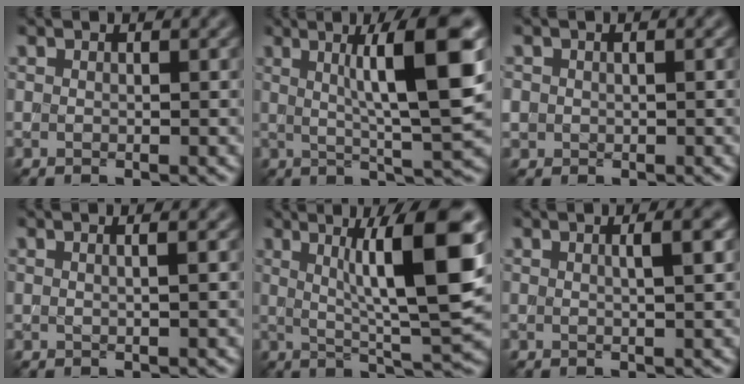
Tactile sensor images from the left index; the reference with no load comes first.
{"total": 9.2, "force": [2.2, 1.3, 8.9], "torque": [-0.110, 0.002, 0.036]}
{"total": 1.2, "force": [0.1, 1.1, 0.6], "torque": [-0.006, 0.000, 0.005]}
{"total": 1.4, "force": [0.4, 0.5, 1.2], "torque": [-0.009, 0.000, -0.005]}
{"total": 10.1, "force": [2.6, 1.6, 9.6], "torque": [-0.121, -0.002, 0.043]}
{"total": 2.6, "force": [0.7, 0.7, 2.5], "torque": [-0.019, 0.008, -0.001]}